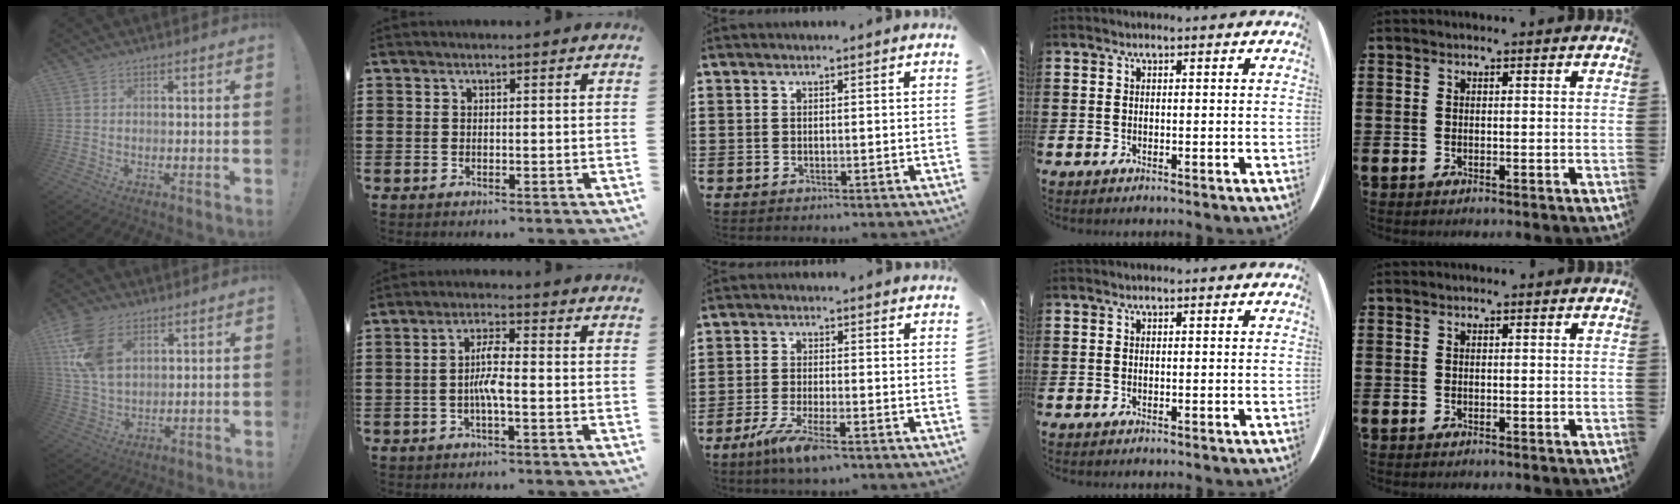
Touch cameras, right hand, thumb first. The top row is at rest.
{"thumb": {"total": 13.4, "force": [5.7, 8.3, 8.9], "torque": [-0.179, -0.009, 0.112]}, "index": {"total": 4.9, "force": [-1.0, 1.0, 4.8], "torque": [-0.100, 0.001, -0.025]}, "middle": {"total": 5.9, "force": [-3.7, 0.8, 4.6], "torque": [-0.105, -0.019, -0.070]}}